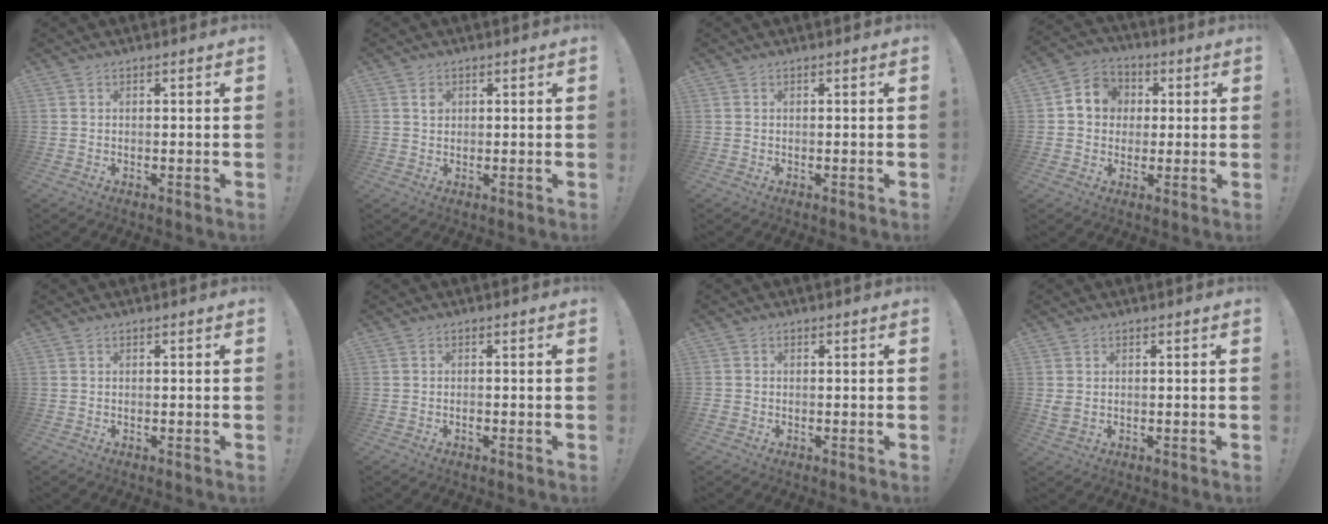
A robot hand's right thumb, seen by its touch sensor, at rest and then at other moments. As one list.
[{"total": 1.5, "force": [0.6, 1.3, 0.5], "torque": [0.012, -0.006, 0.005]}, {"total": 0.0}, {"total": 9.0, "force": [1.4, 8.3, 3.2], "torque": [-0.044, 0.009, 0.032]}, {"total": 0.0}, {"total": 0.8, "force": [-0.6, 0.4, 0.4], "torque": [-0.009, -0.001, -0.011]}, {"total": 1.1, "force": [-0.3, 1.0, 0.4], "torque": [-0.007, 0.003, -0.006]}, {"total": 2.4, "force": [0.5, 1.7, 1.6], "torque": [-0.023, 0.001, 0.010]}]